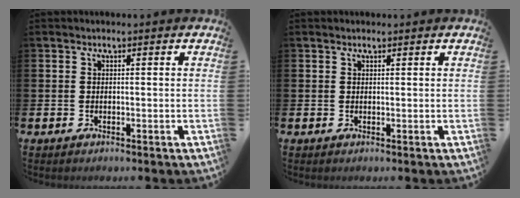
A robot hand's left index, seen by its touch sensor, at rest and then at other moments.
{"total": 0.8, "force": [0.8, 0.2, 0.2], "torque": [0.003, 0.000, 0.013]}